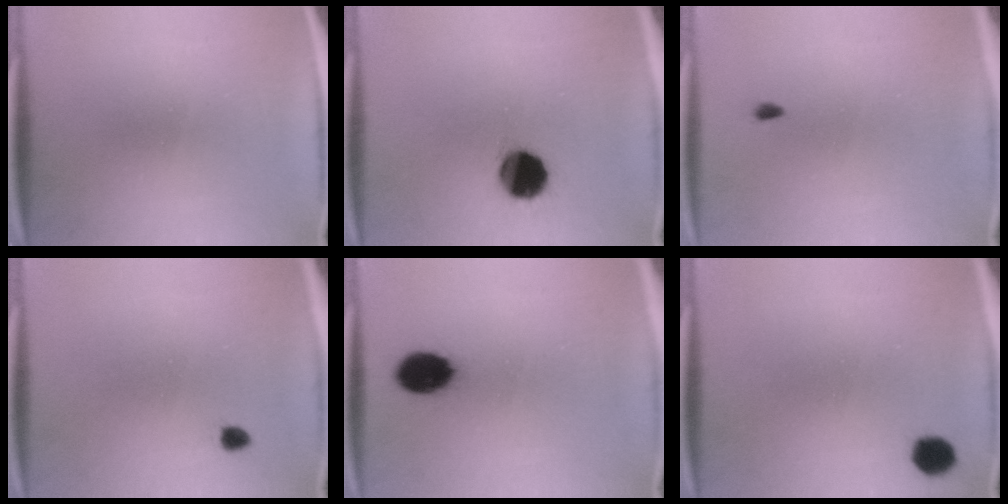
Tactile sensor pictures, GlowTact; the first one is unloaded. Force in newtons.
{"total": 11.2}
{"total": 0.6}
{"total": 1.3}
{"total": 8.7}
{"total": 3.2}